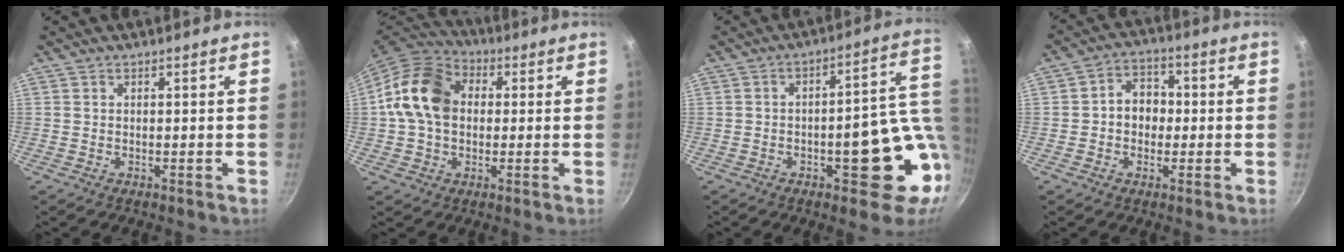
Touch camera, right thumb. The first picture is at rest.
{"total": 14.4, "force": [1.2, 10.9, 9.3], "torque": [-0.143, 0.022, 0.006]}
{"total": 16.7, "force": [-2.1, 7.2, 15.0], "torque": [-0.140, 0.018, -0.019]}
{"total": 6.9, "force": [-0.4, 5.6, 4.0], "torque": [-0.025, 0.018, -0.013]}